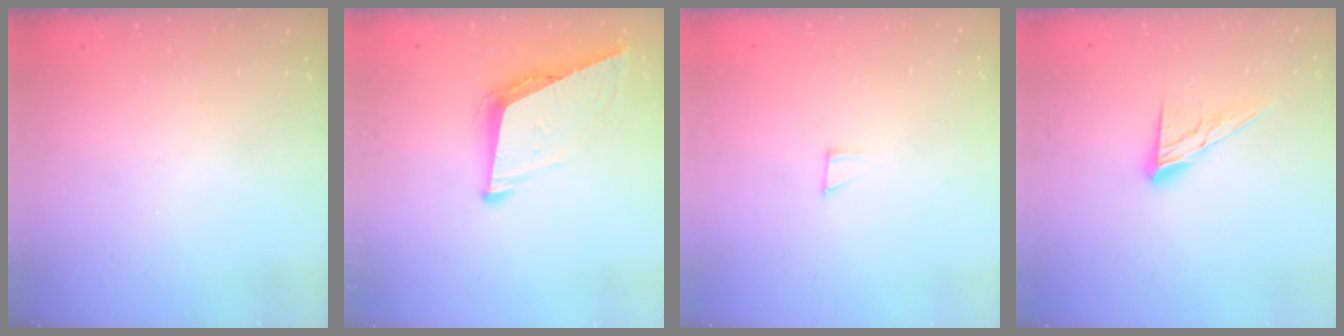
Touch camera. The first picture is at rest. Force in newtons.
{"total": 9.0, "press": 8.6, "slide": 2.6}
{"total": 3.6, "press": 3.6, "slide": 0.3}
{"total": 9.8, "press": 9.8, "slide": 0.5}